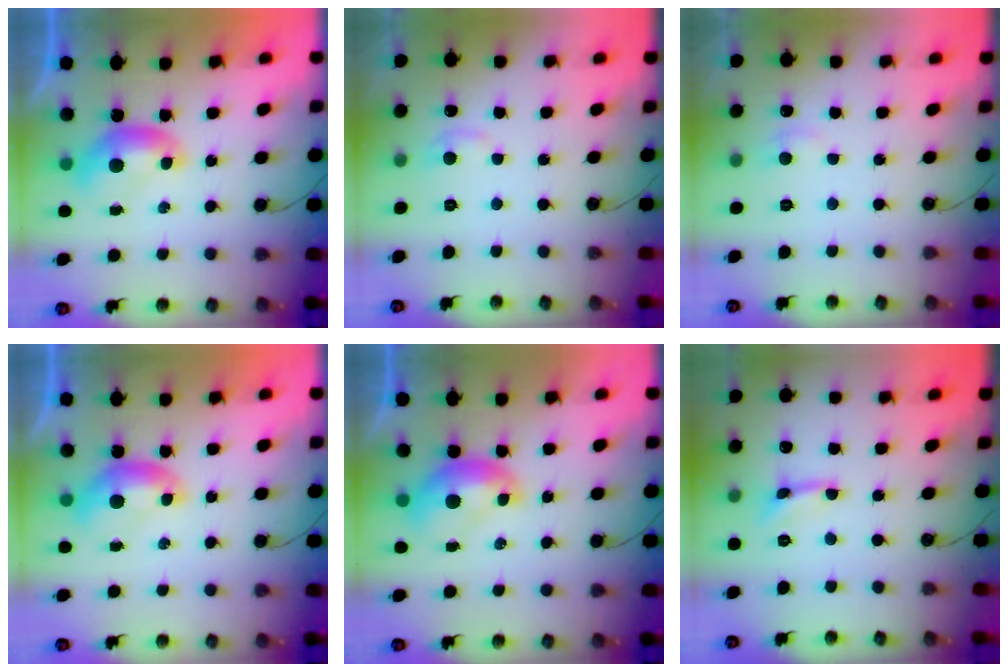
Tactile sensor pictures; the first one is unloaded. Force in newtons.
{"total": 1.0, "press": 0.6, "slide": 0.9}
{"total": 2.4, "press": 2.3, "slide": 0.5}
{"total": 0.0}
{"total": 1.1, "press": 1.1, "slide": 0.2}
{"total": 0.0}